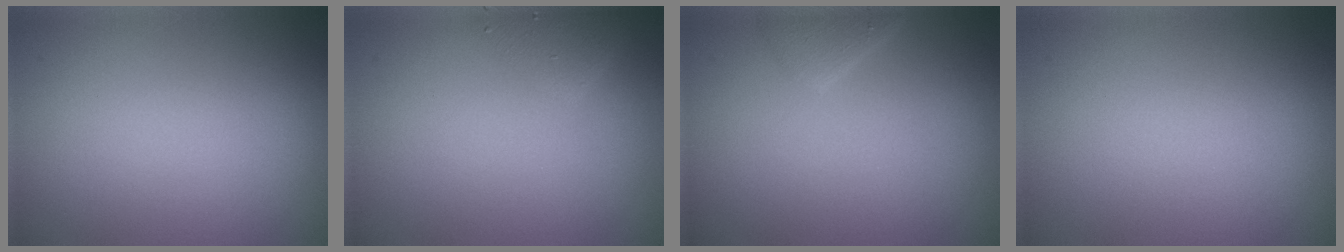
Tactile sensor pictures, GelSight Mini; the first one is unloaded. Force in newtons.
{"total": 1.7, "press": 1.7, "slide": 0.1}
{"total": 1.2, "press": 1.2, "slide": 0.2}
{"total": 0.0}